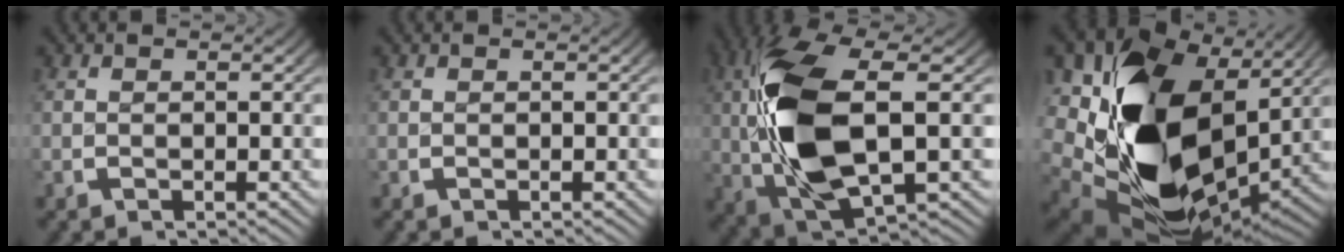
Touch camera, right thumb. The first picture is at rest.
{"total": 0.0}
{"total": 14.8, "force": [-0.5, 7.8, 12.5], "torque": [-0.275, -0.031, 0.007]}
{"total": 23.8, "force": [-1.4, 14.9, 18.5], "torque": [-0.329, -0.069, -0.001]}